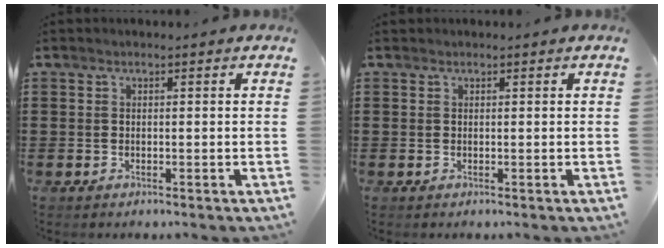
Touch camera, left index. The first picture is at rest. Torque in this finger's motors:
{"motor_torque": [0.23, -0.38, -0.02, 0.00]}